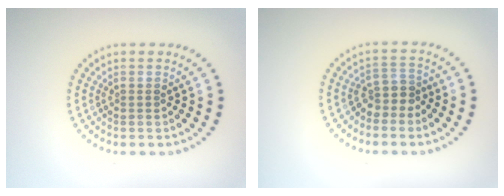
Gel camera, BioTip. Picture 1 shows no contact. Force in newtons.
{"total": 2.3, "press": 1.7, "slide": 1.5}